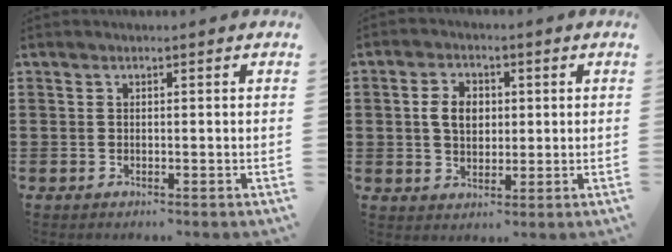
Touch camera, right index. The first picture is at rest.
{"total": 4.8, "force": [0.5, 3.4, 3.4], "torque": [-0.074, 0.008, 0.001]}